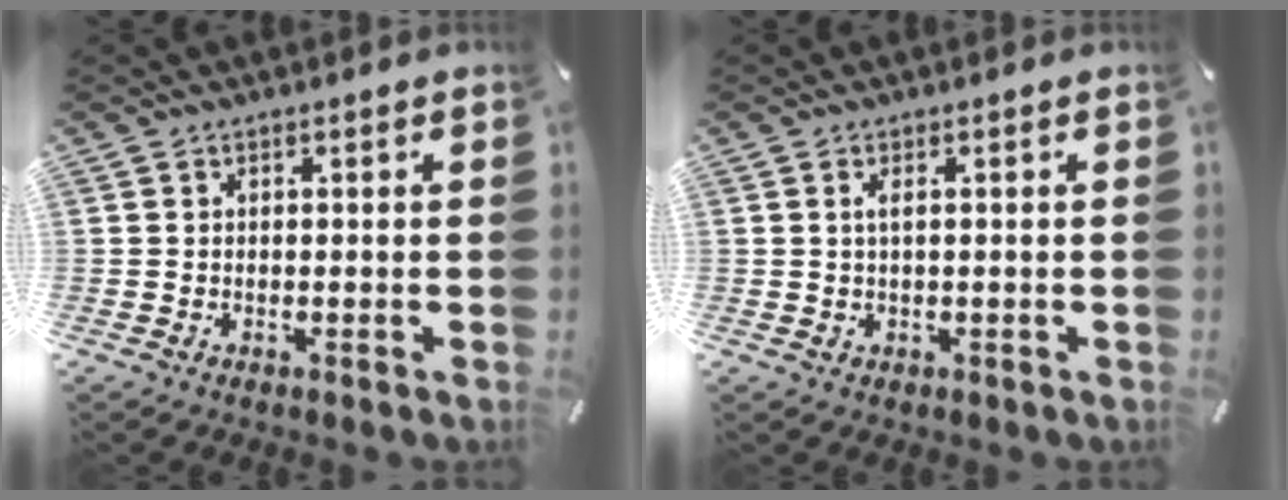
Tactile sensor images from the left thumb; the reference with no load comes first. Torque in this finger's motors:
{"motor_torque": [0.06, -0.09, 0.12, 0.07, 0.01]}